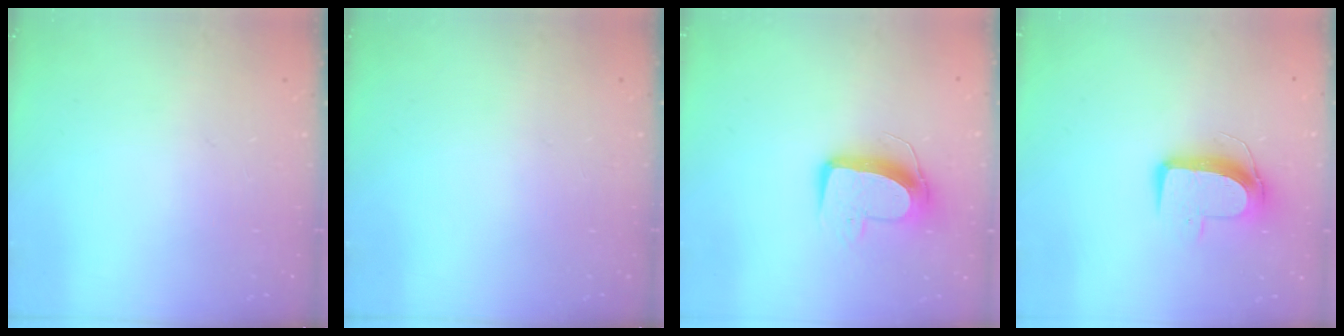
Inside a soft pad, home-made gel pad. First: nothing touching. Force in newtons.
{"total": 0.0}
{"total": 12.1, "press": 12.1, "slide": 1.0}
{"total": 9.6, "press": 9.6, "slide": 0.7}